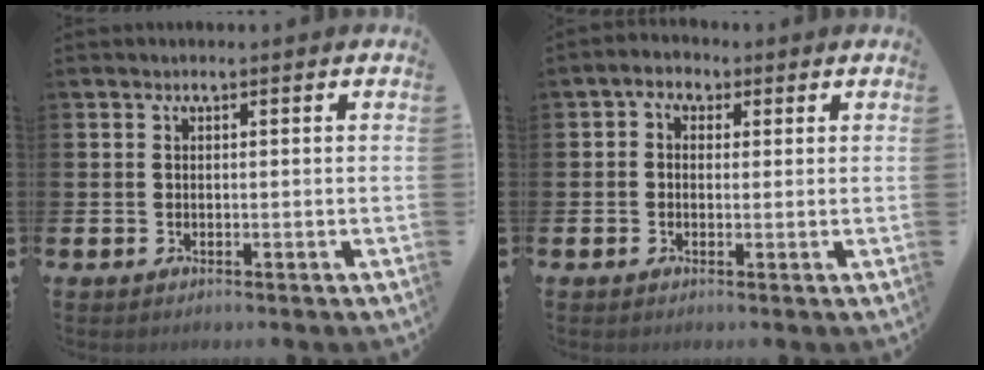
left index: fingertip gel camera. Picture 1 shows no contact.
{"total": 2.1, "force": [0.7, 1.8, 0.9], "torque": [-0.024, 0.006, 0.009]}